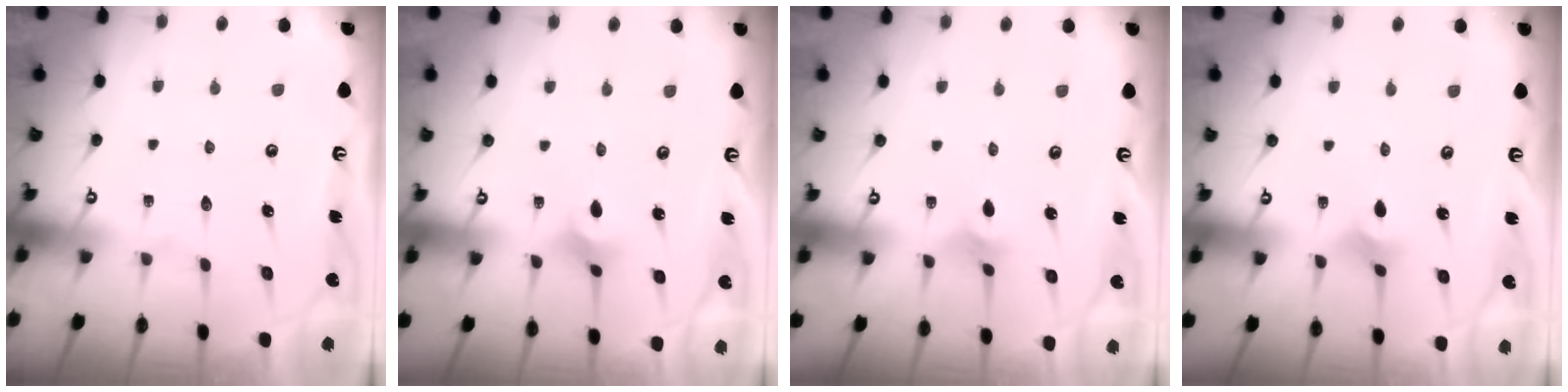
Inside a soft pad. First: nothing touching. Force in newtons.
{"total": 2.5, "press": 2.5, "slide": 0.4}
{"total": 2.0, "press": 1.9, "slide": 0.5}
{"total": 2.5, "press": 2.5, "slide": 0.5}